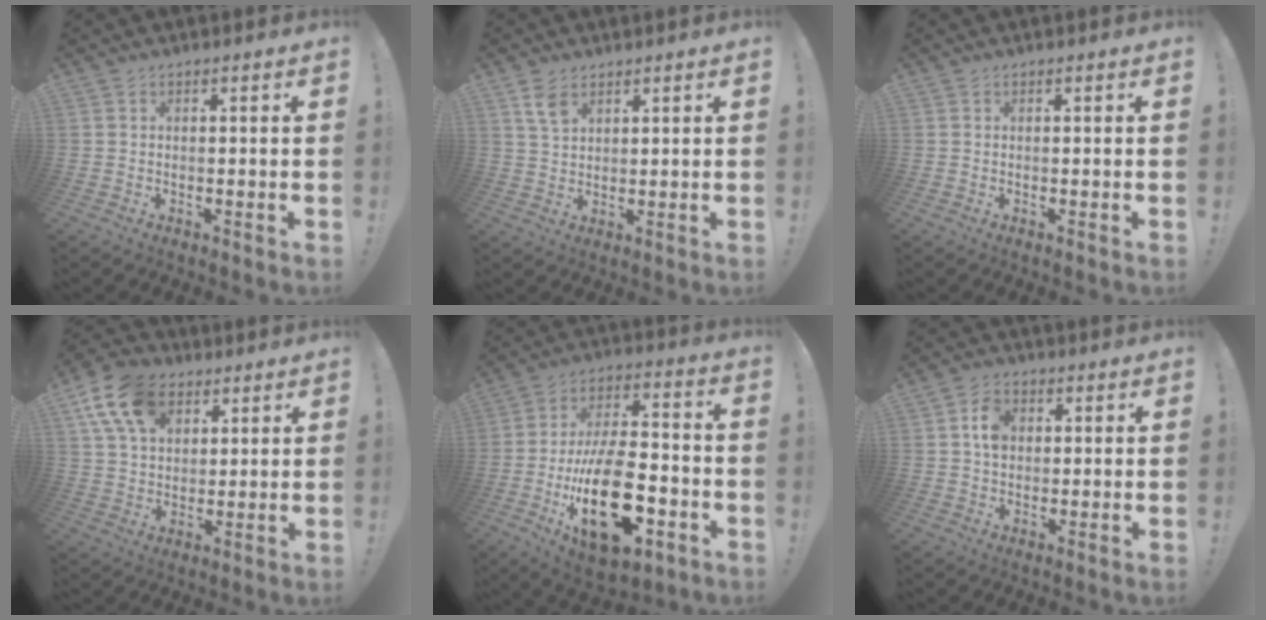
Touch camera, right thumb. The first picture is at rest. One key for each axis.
{"total": 5.0, "fx": 3.1, "fy": 2.6, "fz": 2.9, "tx": -0.053, "ty": -0.012, "tz": 0.059}
{"total": 0.0}
{"total": 15.5, "fx": 7.0, "fy": 10.5, "fz": 9.0, "tx": -0.148, "ty": -0.019, "tz": 0.136}
{"total": 26.2, "fx": -8.9, "fy": 13.2, "fz": 20.9, "tx": -0.365, "ty": 0.047, "tz": -0.137}
{"total": 6.4, "fx": 1.2, "fy": 5.0, "fz": 3.8, "tx": -0.061, "ty": 0.009, "tz": 0.023}